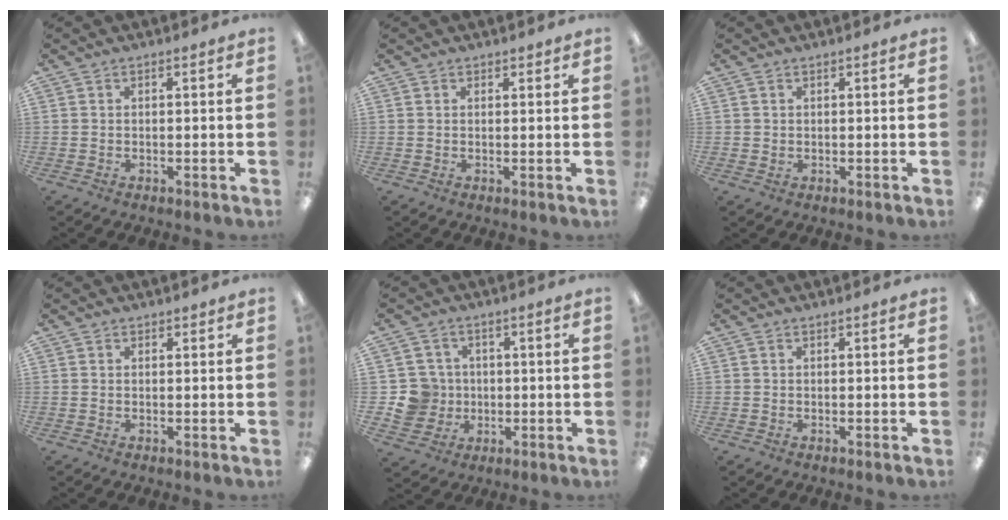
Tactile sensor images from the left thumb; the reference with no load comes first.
{"total": 1.0, "force": [0.8, 0.6, 0.0], "torque": [0.001, 0.001, 0.015]}
{"total": 0.8, "force": [0.5, 0.6, -0.1], "torque": [0.000, 0.002, 0.010]}
{"total": 0.7, "force": [0.6, 0.4, 0.0], "torque": [0.000, 0.001, 0.012]}
{"total": 8.3, "force": [0.1, 8.2, 1.6], "torque": [-0.056, 0.010, 0.010]}
{"total": 0.0}